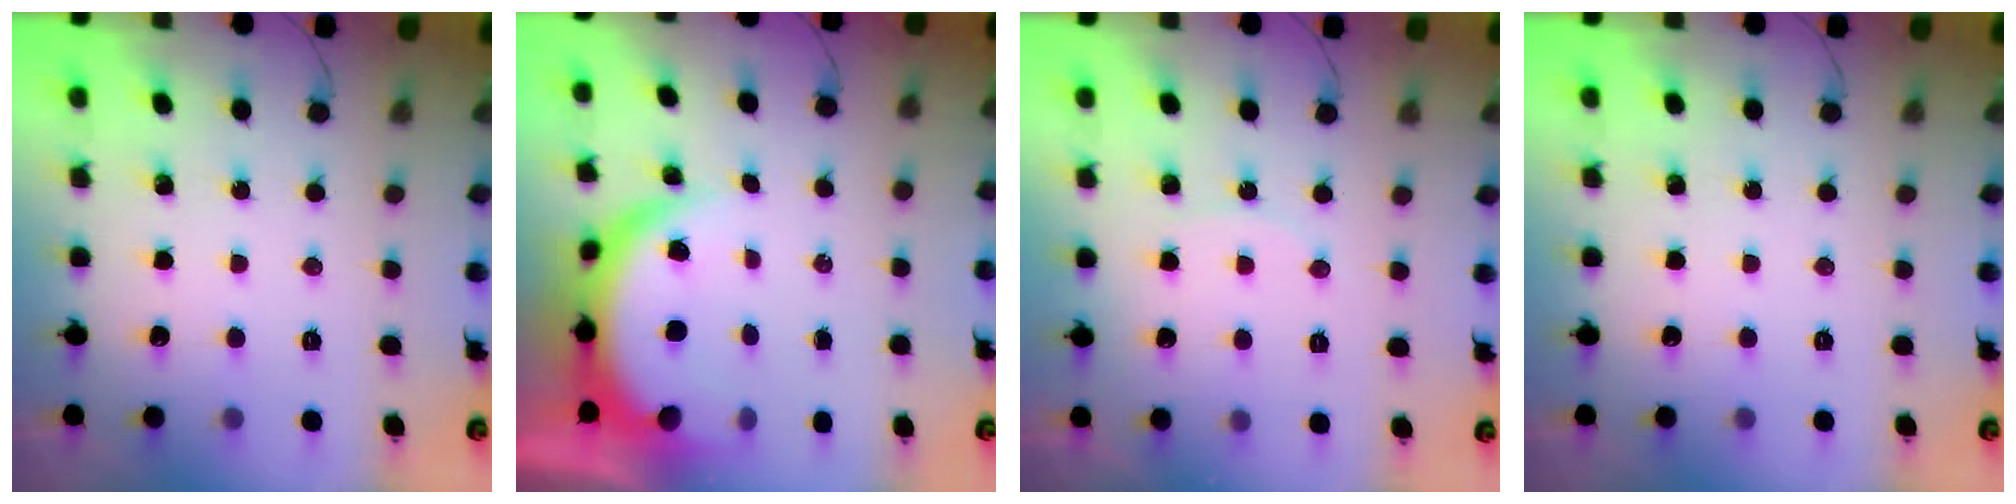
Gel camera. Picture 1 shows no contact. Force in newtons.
{"total": 7.3, "press": 7.2, "slide": 1.0}
{"total": 3.1, "press": 3.0, "slide": 0.6}
{"total": 0.0}